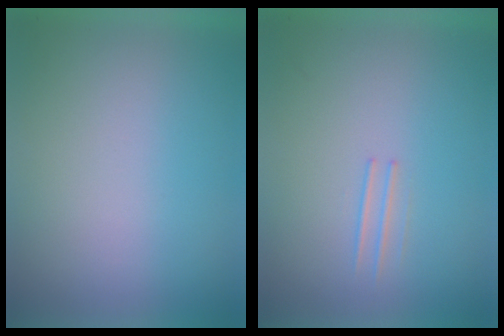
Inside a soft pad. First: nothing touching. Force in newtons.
{"total": 1.1}